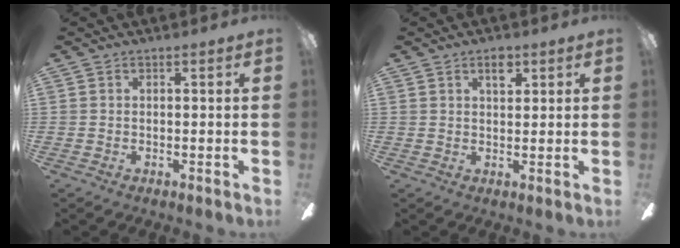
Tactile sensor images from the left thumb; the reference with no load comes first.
{"total": 4.0, "force": [2.4, 2.0, 2.5], "torque": [-0.031, -0.006, 0.037]}